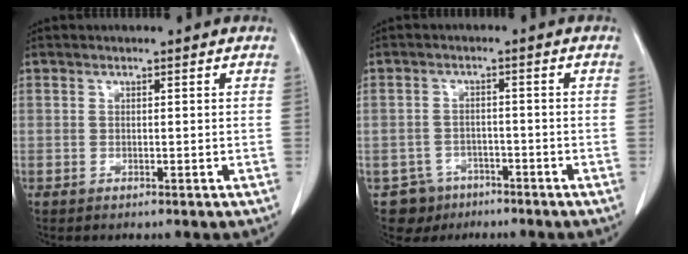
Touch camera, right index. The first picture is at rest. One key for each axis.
{"total": 4.9, "fx": -3.4, "fy": 3.5, "fz": -0.2, "tx": 0.010, "ty": 0.008, "tz": -0.051}